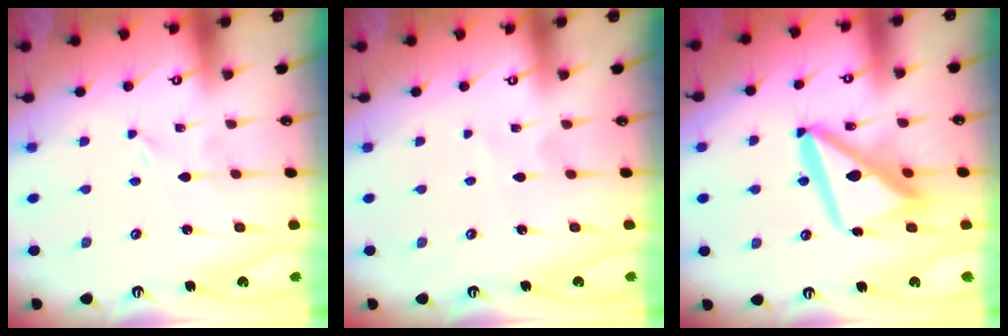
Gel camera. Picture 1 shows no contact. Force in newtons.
{"total": 1.7, "press": 1.6, "slide": 0.2}
{"total": 14.8, "press": 14.7, "slide": 1.7}